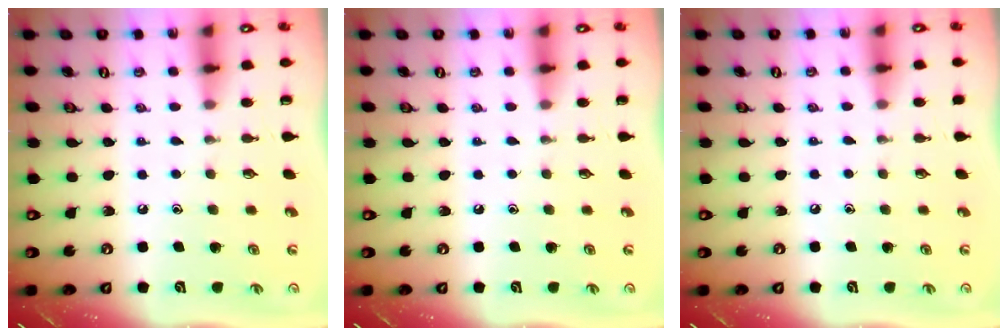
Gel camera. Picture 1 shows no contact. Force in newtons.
{"total": 0.0}
{"total": 0.9, "press": 0.9, "slide": 0.2}